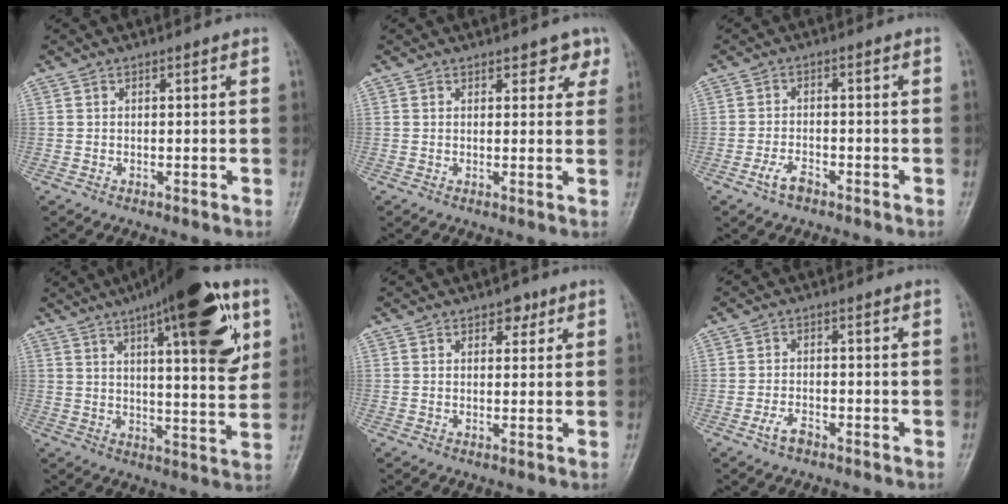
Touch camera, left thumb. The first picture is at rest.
{"total": 3.2, "force": [2.1, 1.9, 1.4], "torque": [0.013, -0.008, 0.022]}
{"total": 3.5, "force": [-2.3, 1.6, 2.1], "torque": [-0.046, 0.018, -0.044]}
{"total": 20.7, "force": [8.9, 5.9, 17.7], "torque": [-0.225, -0.019, 0.123]}
{"total": 2.6, "force": [1.5, 1.6, 1.4], "torque": [-0.001, -0.005, 0.017]}
{"total": 3.0, "force": [-2.0, 1.3, 1.8], "torque": [-0.040, 0.016, -0.038]}